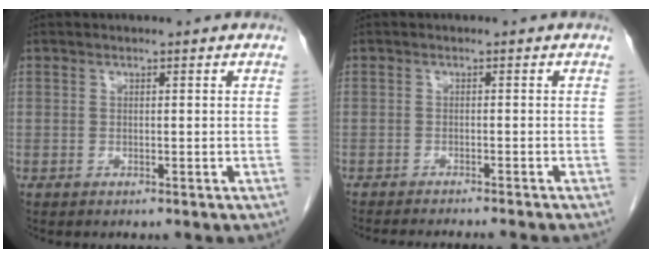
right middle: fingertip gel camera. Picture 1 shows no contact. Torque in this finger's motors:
{"motor_torque": [0.15, -0.15, -0.01, 0.02]}